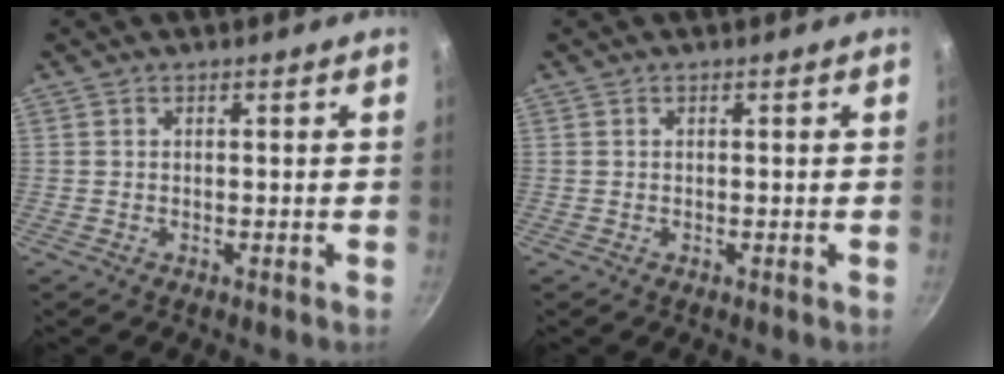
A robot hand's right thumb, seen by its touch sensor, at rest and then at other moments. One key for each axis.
{"total": 0.0}